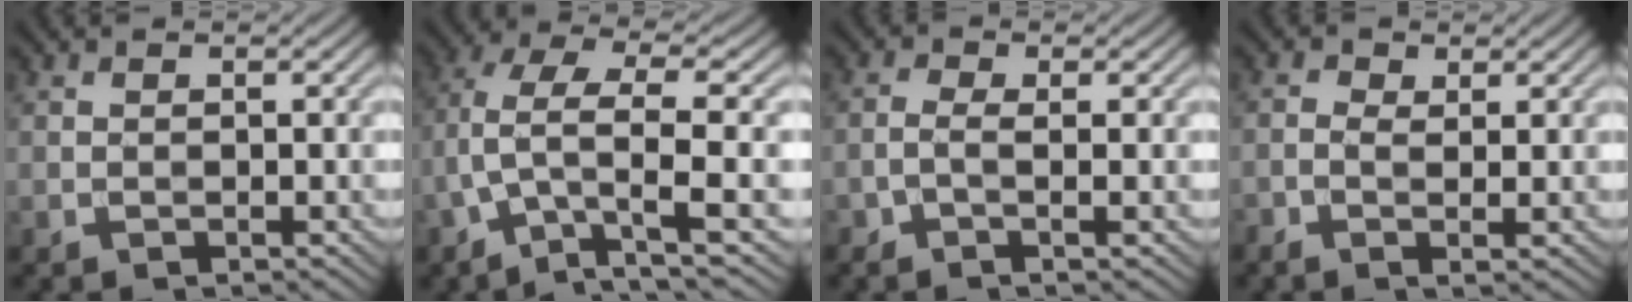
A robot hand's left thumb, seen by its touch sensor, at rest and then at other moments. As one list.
[{"total": 8.9, "force": [-1.1, 3.2, 8.3], "torque": [-0.169, 0.012, -0.030]}, {"total": 2.3, "force": [-0.7, 0.6, 2.1], "torque": [-0.044, 0.000, -0.020]}, {"total": 2.1, "force": [-0.1, 0.7, 2.0], "torque": [-0.045, 0.000, -0.008]}]